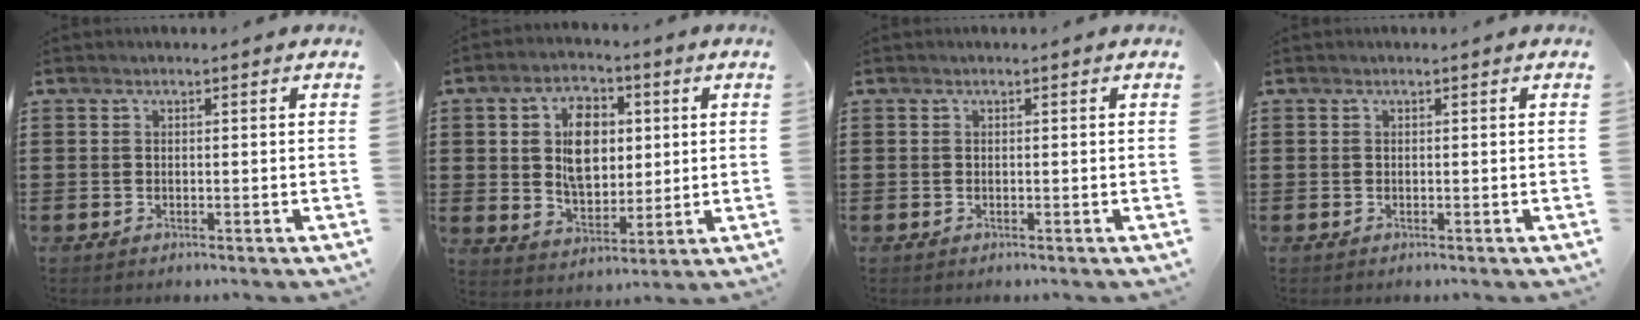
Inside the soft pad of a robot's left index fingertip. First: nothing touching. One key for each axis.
{"total": 8.9, "fx": 2.0, "fy": 5.7, "fz": 6.5, "tx": -0.124, "ty": 0.011, "tz": 0.030}
{"total": 0.0}
{"total": 0.0}